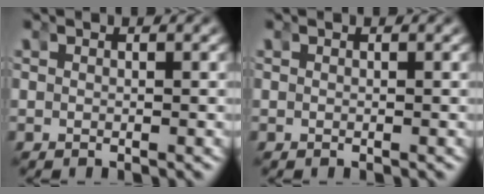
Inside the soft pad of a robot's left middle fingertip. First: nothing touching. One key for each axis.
{"total": 0.0}